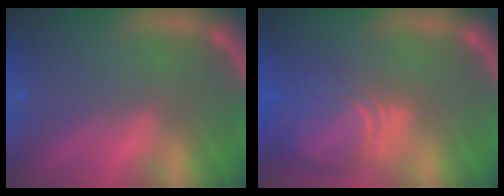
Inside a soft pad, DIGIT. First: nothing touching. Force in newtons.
{"total": 9.0}